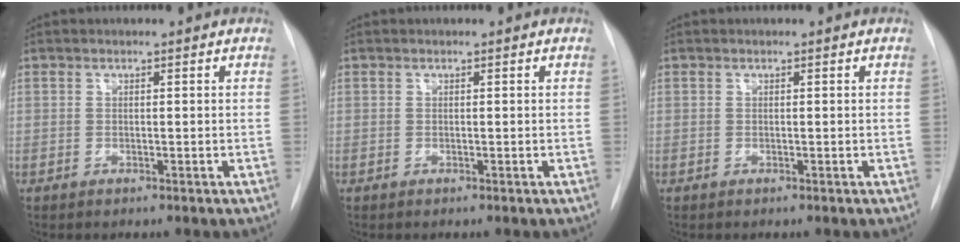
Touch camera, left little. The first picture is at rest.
{"total": 0.0}
{"total": 0.0}